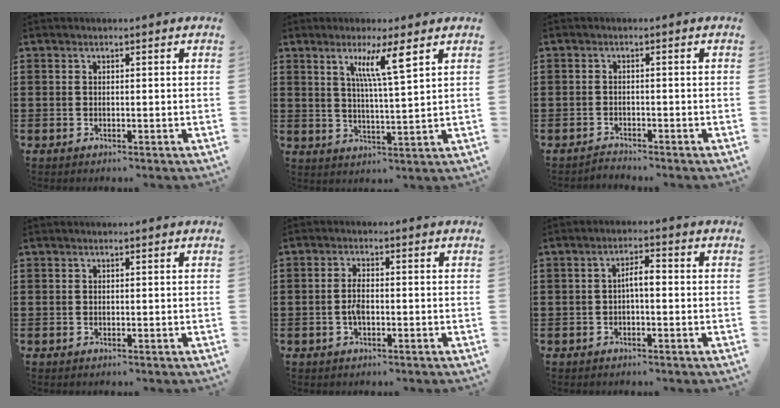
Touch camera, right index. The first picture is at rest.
{"total": 6.9, "force": [3.4, 0.3, 5.9], "torque": [-0.118, -0.001, 0.053]}
{"total": 1.5, "force": [-1.4, 0.2, -0.1], "torque": [-0.003, 0.004, -0.032]}
{"total": 0.0}
{"total": 3.0, "force": [-0.8, 1.1, 2.7], "torque": [-0.064, -0.004, -0.018]}
{"total": 2.8, "force": [-0.4, 0.8, 2.7], "torque": [-0.050, 0.006, -0.009]}